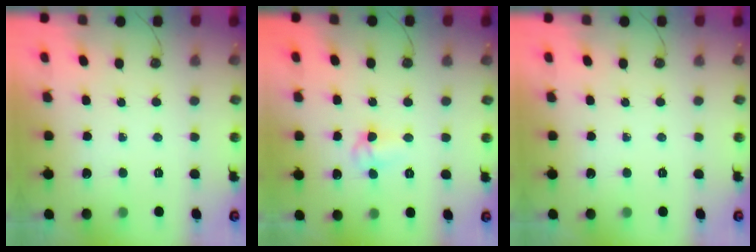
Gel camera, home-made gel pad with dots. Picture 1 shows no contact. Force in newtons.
{"total": 5.4, "press": 5.4, "slide": 0.6}
{"total": 0.0}